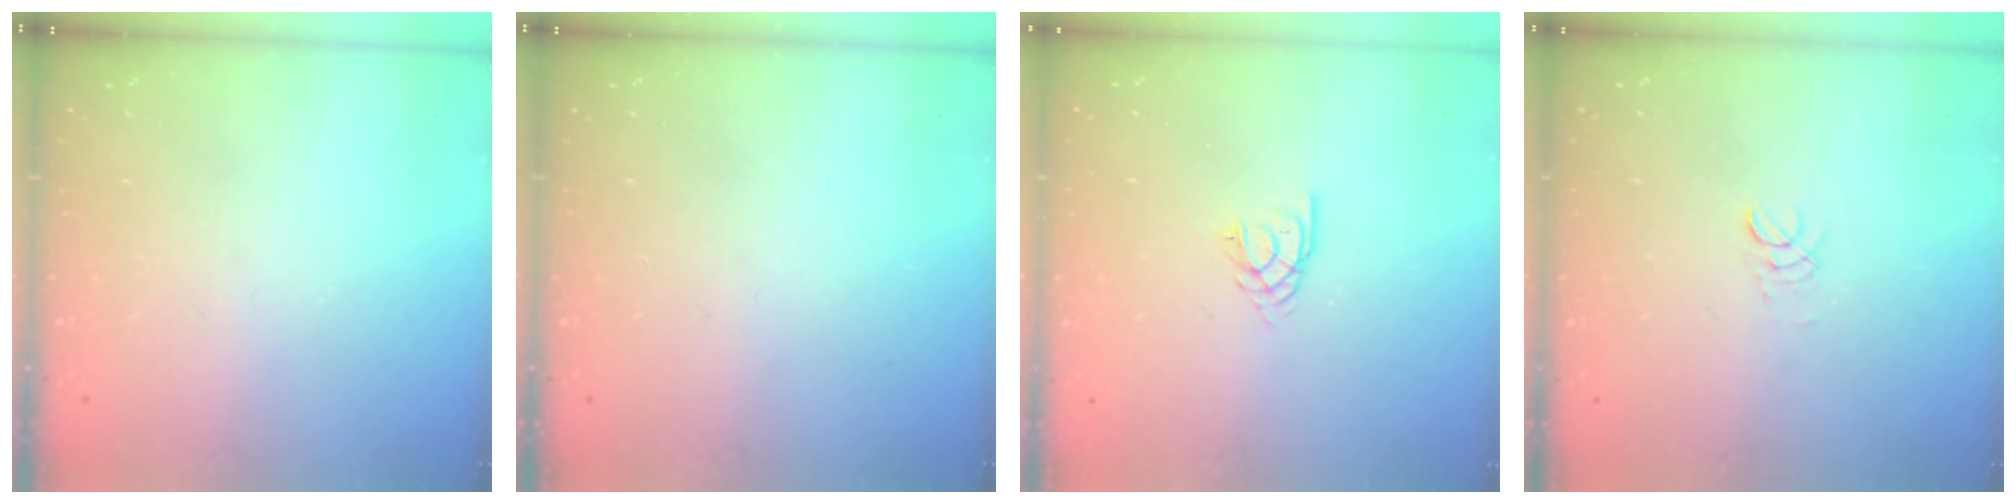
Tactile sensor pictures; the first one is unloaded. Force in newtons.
{"total": 0.0}
{"total": 2.3, "press": 2.3, "slide": 0.2}
{"total": 2.9, "press": 2.8, "slide": 0.3}